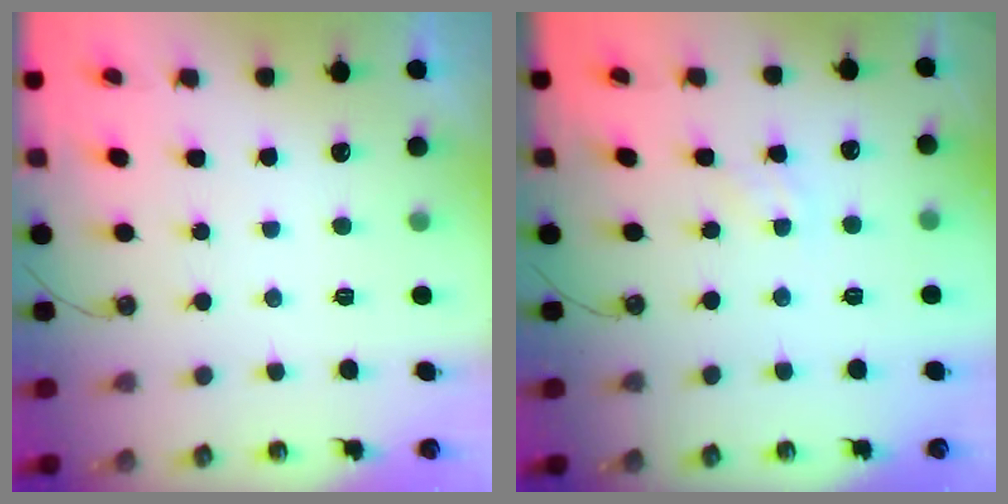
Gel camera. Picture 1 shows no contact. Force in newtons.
{"total": 0.9, "press": 0.9, "slide": 0.2}